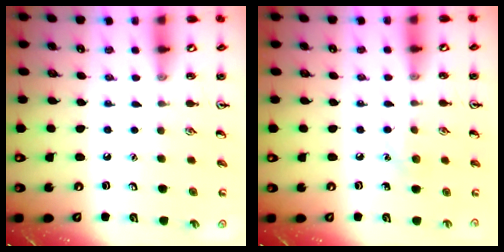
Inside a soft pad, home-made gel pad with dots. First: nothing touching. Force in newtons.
{"total": 5.7, "press": 5.4, "slide": 1.6}